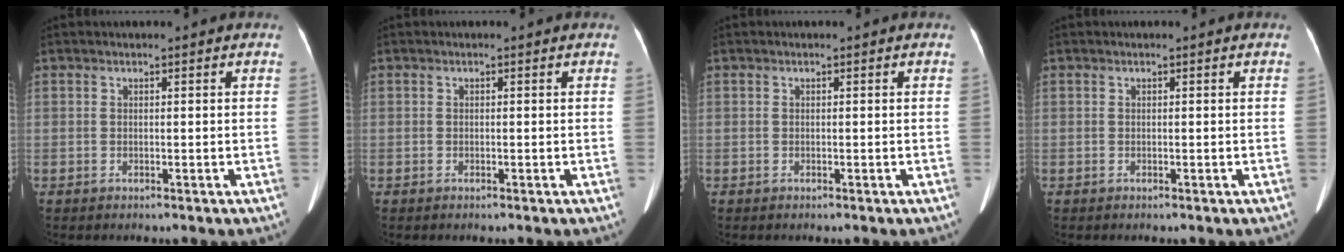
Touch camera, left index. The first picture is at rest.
{"total": 0.0}
{"total": 0.0}
{"total": 0.0}